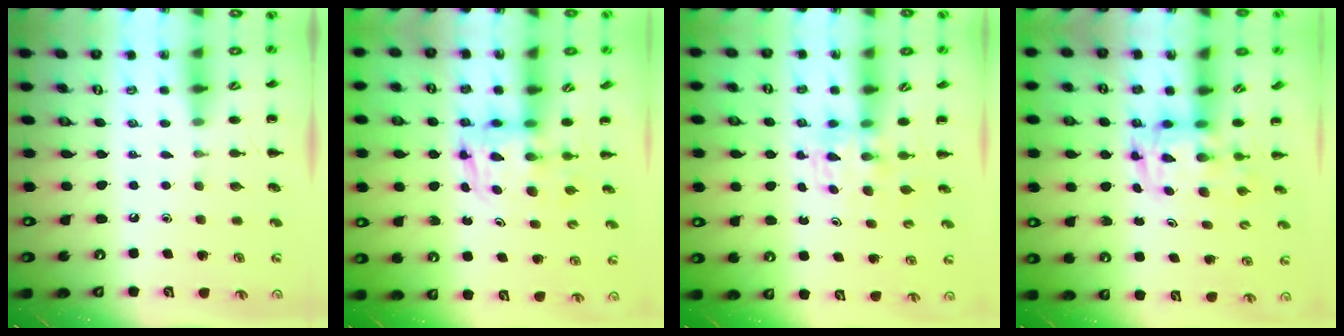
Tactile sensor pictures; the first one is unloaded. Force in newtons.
{"total": 2.7, "press": 2.7, "slide": 0.2}
{"total": 3.4, "press": 3.3, "slide": 0.5}
{"total": 2.9, "press": 2.9, "slide": 0.6}